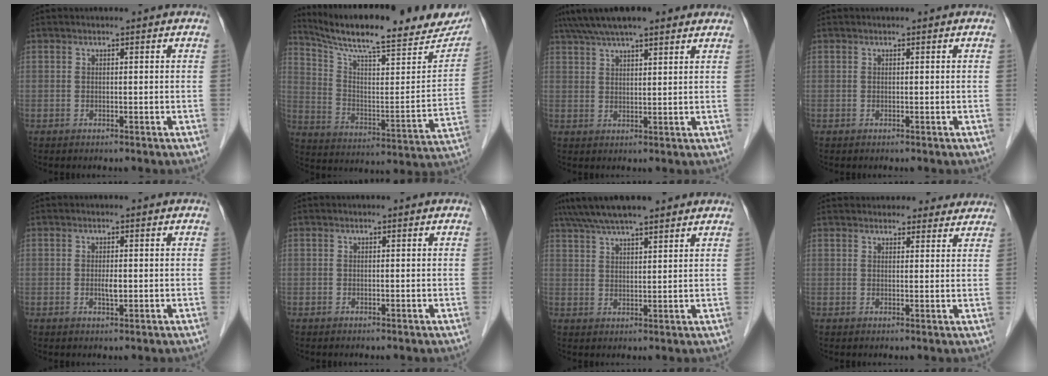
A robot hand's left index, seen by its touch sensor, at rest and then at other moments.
{"total": 24.8, "force": [21.1, 4.0, 12.4], "torque": [-0.199, -0.033, 0.298]}
{"total": 12.3, "force": [9.4, 2.7, 7.3], "torque": [-0.128, 0.048, 0.148]}
{"total": 0.0}
{"total": 1.6, "force": [-0.1, 0.5, 1.5], "torque": [-0.029, -0.001, -0.001]}
{"total": 0.0}
{"total": 11.0, "force": [9.0, 1.8, 5.9], "torque": [-0.101, 0.041, 0.144]}
{"total": 13.4, "force": [12.3, 4.2, 3.2], "torque": [-0.019, 0.031, 0.148]}